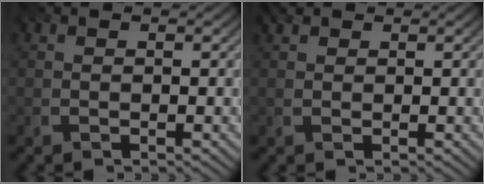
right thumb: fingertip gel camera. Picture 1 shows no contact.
{"total": 1.3, "force": [0.9, 0.7, 0.6], "torque": [-0.013, 0.006, 0.017]}